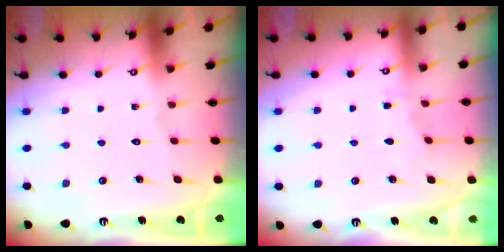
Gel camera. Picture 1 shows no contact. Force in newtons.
{"total": 2.8, "press": 2.8, "slide": 0.3}